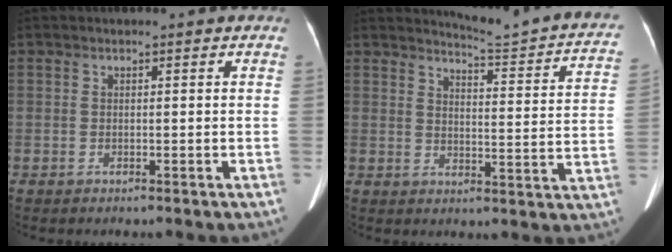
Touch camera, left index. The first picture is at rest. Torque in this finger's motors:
{"motor_torque": [0.39, -0.85, 0.02, 0.01]}